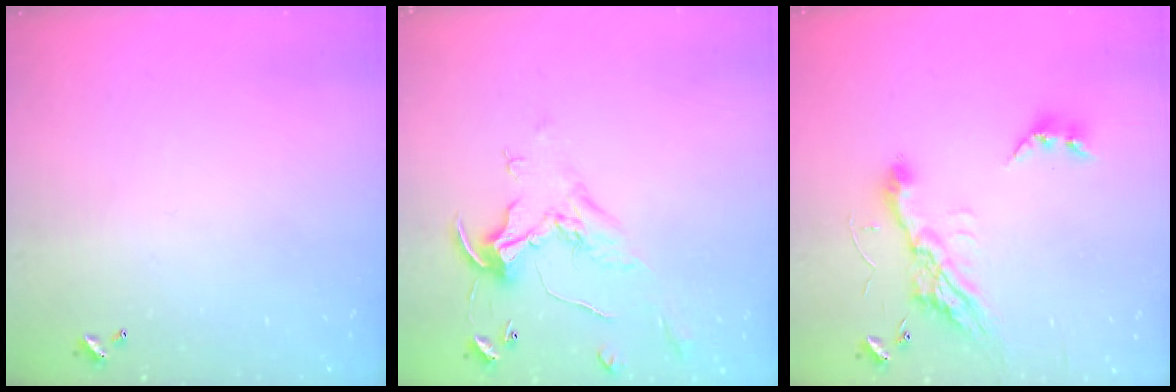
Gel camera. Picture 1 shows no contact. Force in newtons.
{"total": 0.8, "press": 0.5, "slide": 0.6}
{"total": 13.4, "press": 13.3, "slide": 0.8}